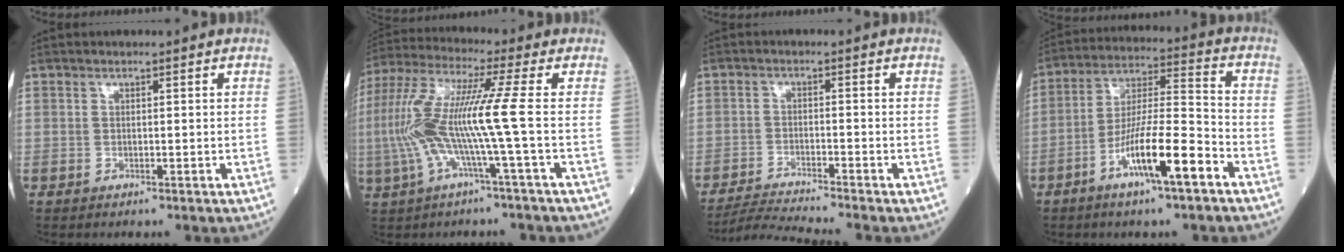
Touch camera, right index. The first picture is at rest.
{"total": 12.1, "force": [-1.8, -0.9, 12.0], "torque": [-0.264, 0.015, -0.045]}
{"total": 6.2, "force": [-5.6, -2.2, 1.4], "torque": [-0.029, -0.020, -0.100]}
{"total": 12.6, "force": [-6.3, 1.1, 10.9], "torque": [-0.198, -0.003, -0.115]}